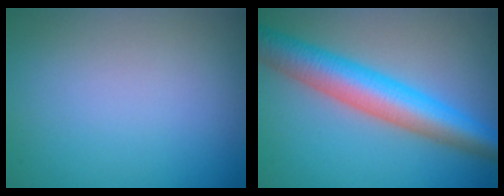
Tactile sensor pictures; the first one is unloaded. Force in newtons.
{"total": 7.9, "press": 7.9, "slide": 0.2}